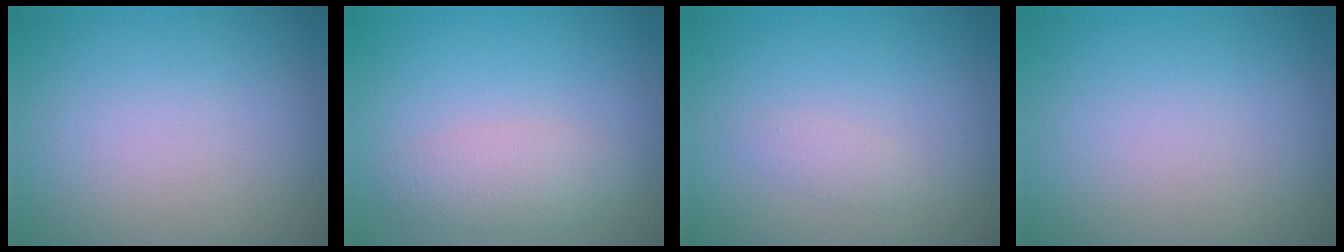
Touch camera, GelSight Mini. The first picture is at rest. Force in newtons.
{"total": 2.2, "press": 2.2, "slide": 0.1}
{"total": 0.8, "press": 0.8, "slide": 0.0}
{"total": 0.0}